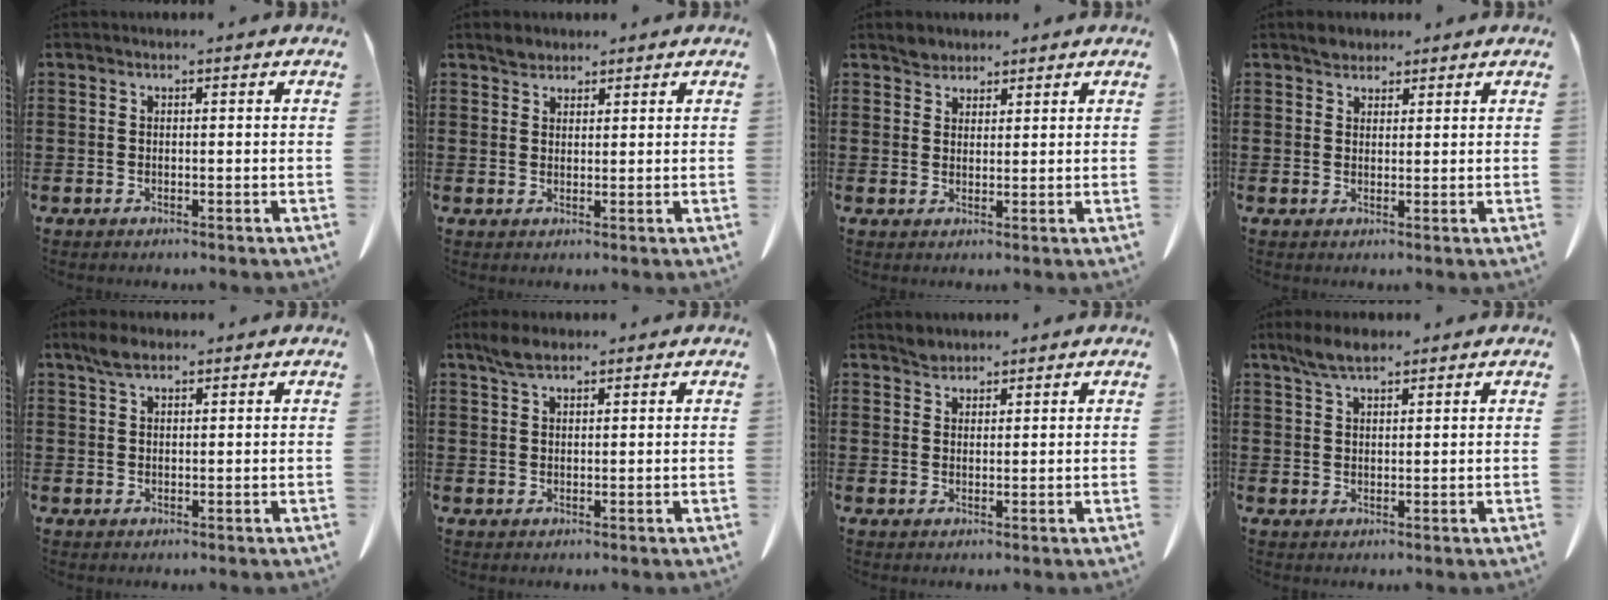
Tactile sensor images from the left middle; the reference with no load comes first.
{"total": 1.8, "force": [1.6, 0.9, 0.2], "torque": [0.000, 0.000, 0.030]}
{"total": 2.2, "force": [1.9, 0.9, 0.0], "torque": [0.003, -0.001, 0.037]}
{"total": 2.2, "force": [2.0, 1.0, 0.2], "torque": [0.000, -0.001, 0.037]}
{"total": 2.9, "force": [1.9, 1.2, 1.8], "torque": [-0.041, 0.006, 0.035]}
{"total": 3.1, "force": [2.3, 1.2, 1.7], "torque": [-0.039, 0.006, 0.042]}
{"total": 1.8, "force": [1.7, 0.6, 0.0], "torque": [-0.005, 0.001, 0.033]}
{"total": 4.0, "force": [2.9, 1.3, 2.5], "torque": [-0.056, 0.003, 0.053]}